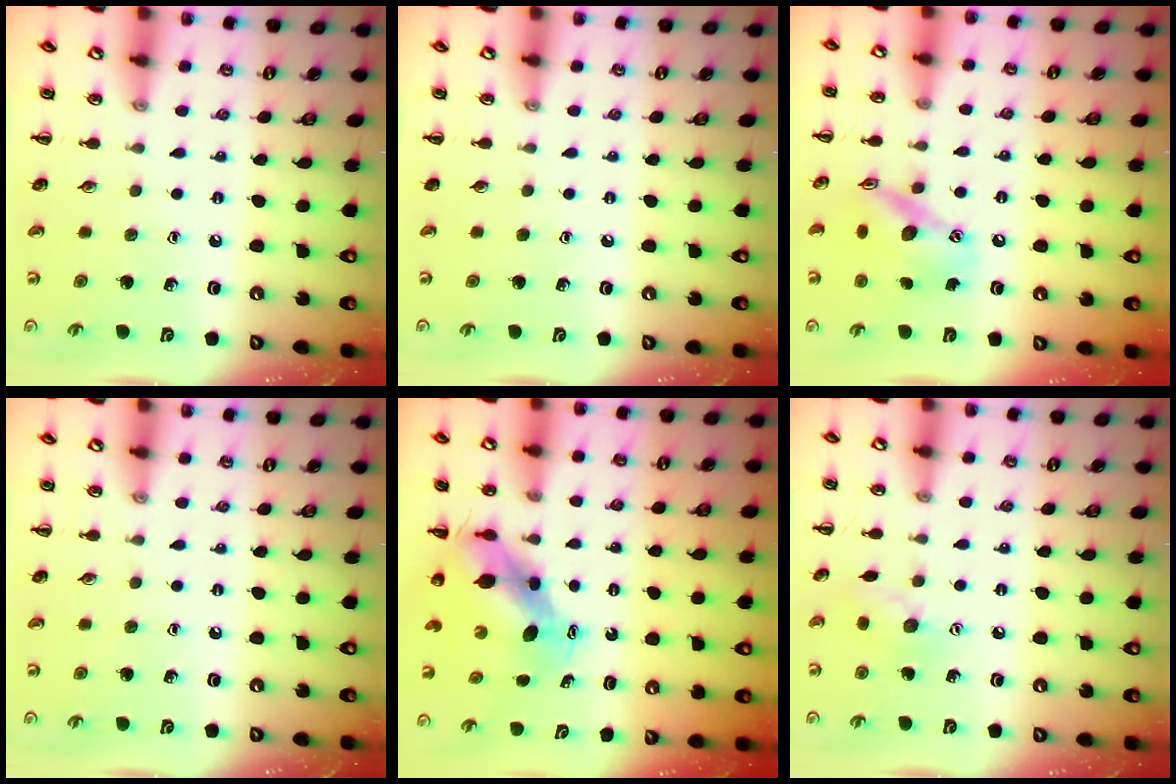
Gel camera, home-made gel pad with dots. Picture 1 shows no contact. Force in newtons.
{"total": 0.0}
{"total": 13.9, "press": 13.6, "slide": 2.7}
{"total": 0.0}
{"total": 6.5, "press": 6.3, "slide": 1.7}
{"total": 7.4, "press": 7.3, "slide": 1.3}